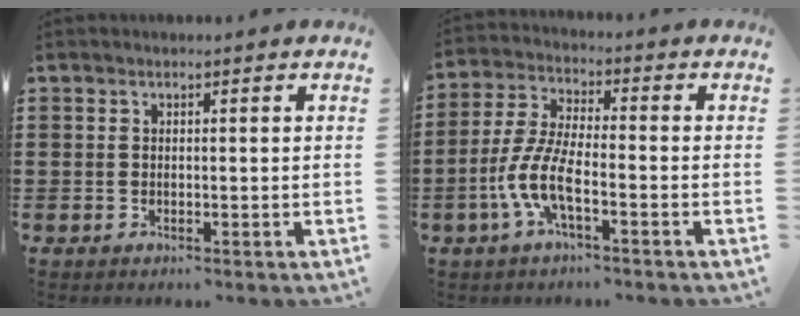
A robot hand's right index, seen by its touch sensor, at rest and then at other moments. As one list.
[{"total": 7.3, "force": [-3.4, 1.8, 6.2], "torque": [-0.159, -0.018, -0.072]}]